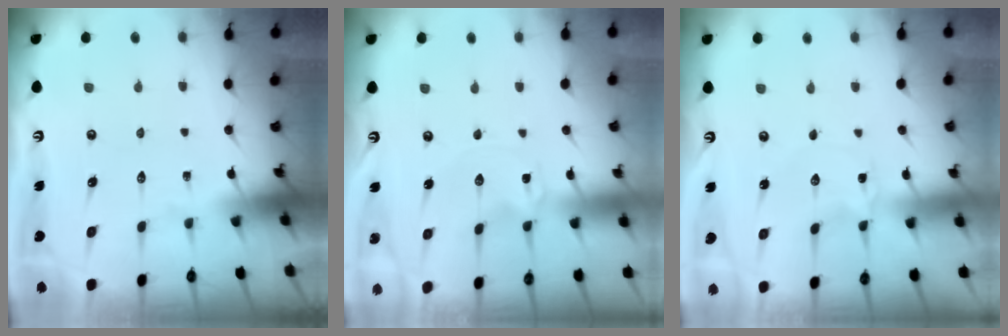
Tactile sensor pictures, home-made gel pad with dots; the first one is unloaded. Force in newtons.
{"total": 0.0}
{"total": 0.6, "press": 0.6, "slide": 0.1}